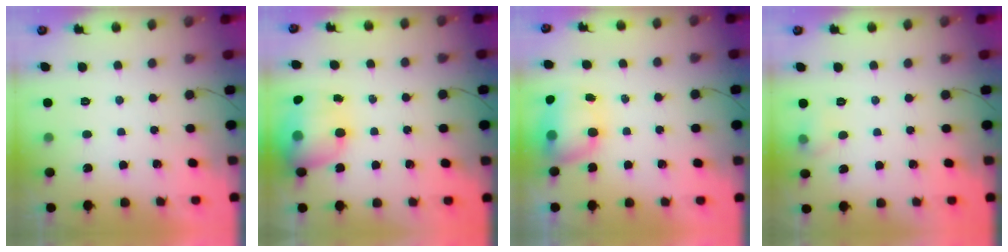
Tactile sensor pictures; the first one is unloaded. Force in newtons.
{"total": 13.7, "press": 13.3, "slide": 3.3}
{"total": 7.1, "press": 7.0, "slide": 1.0}
{"total": 5.4, "press": 5.1, "slide": 1.7}